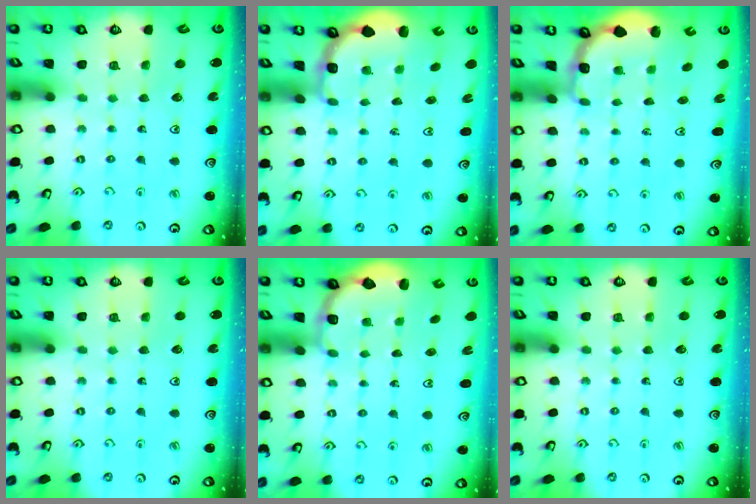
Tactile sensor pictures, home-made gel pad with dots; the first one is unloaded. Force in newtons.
{"total": 2.4, "press": 1.8, "slide": 1.7}
{"total": 2.4, "press": 1.7, "slide": 1.6}
{"total": 0.0}
{"total": 2.7, "press": 2.3, "slide": 1.5}
{"total": 0.0}